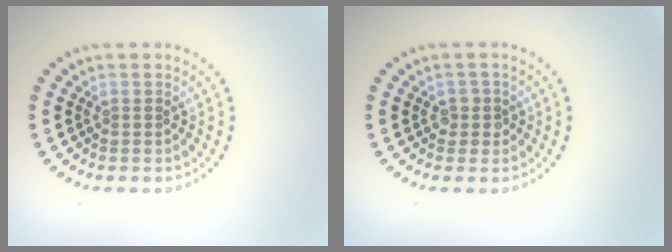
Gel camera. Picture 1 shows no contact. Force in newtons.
{"total": 1.4, "press": 1.2, "slide": 0.7}